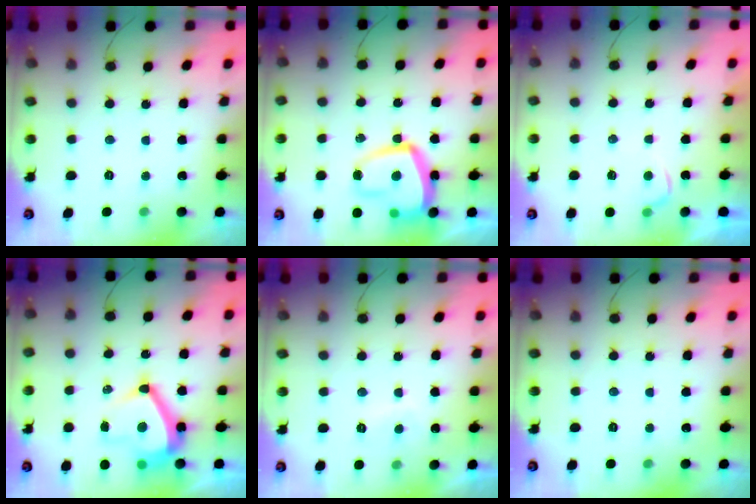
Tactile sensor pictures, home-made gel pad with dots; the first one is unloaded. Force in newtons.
{"total": 15.8, "press": 15.7, "slide": 1.4}
{"total": 0.7, "press": 0.6, "slide": 0.4}
{"total": 10.8, "press": 10.5, "slide": 2.5}
{"total": 3.0, "press": 2.9, "slide": 0.9}
{"total": 0.0}